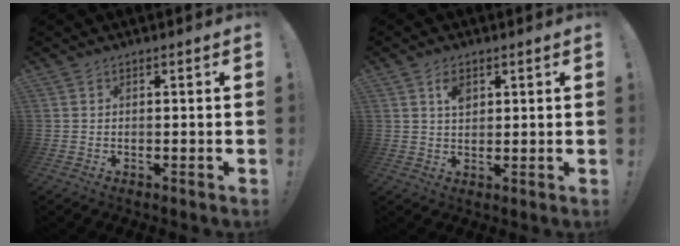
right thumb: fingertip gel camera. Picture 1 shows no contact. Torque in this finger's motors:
{"motor_torque": [0.54, 1.33, 0.07, -0.25, 0.00]}